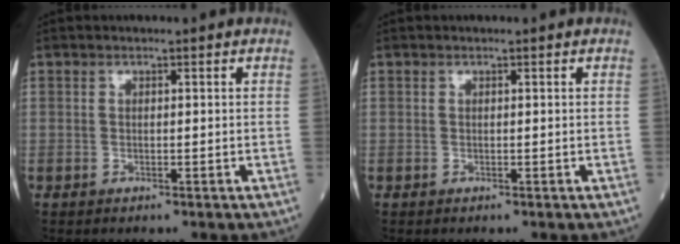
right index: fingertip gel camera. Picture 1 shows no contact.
{"total": 0.0}